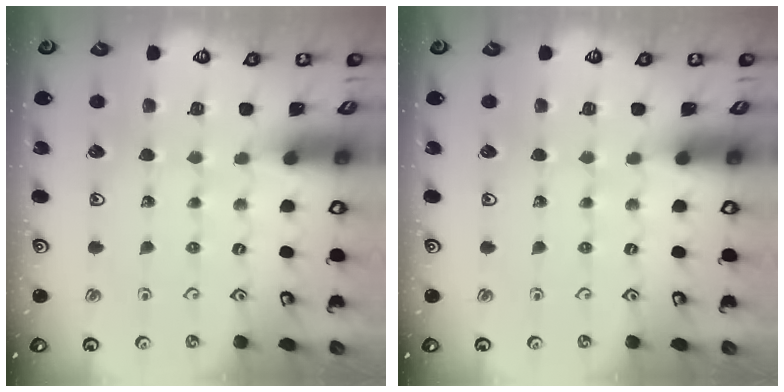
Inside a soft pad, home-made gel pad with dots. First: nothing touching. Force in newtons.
{"total": 0.0}